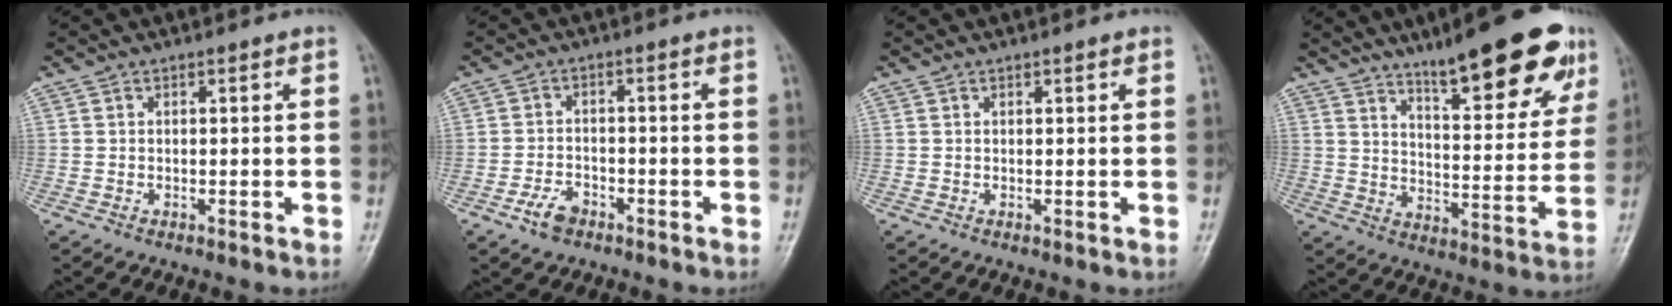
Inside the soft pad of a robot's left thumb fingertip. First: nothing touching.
{"total": 4.1, "force": [-2.6, 2.4, 2.1], "torque": [-0.035, 0.016, -0.046]}
{"total": 0.6, "force": [0.3, 0.1, 0.4], "torque": [-0.007, 0.000, 0.003]}
{"total": 19.7, "force": [12.9, 4.8, 14.1], "torque": [-0.159, -0.057, 0.190]}